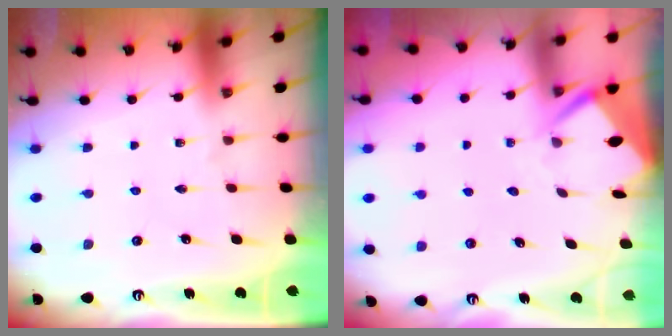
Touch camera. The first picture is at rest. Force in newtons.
{"total": 3.4, "press": 3.4, "slide": 0.3}